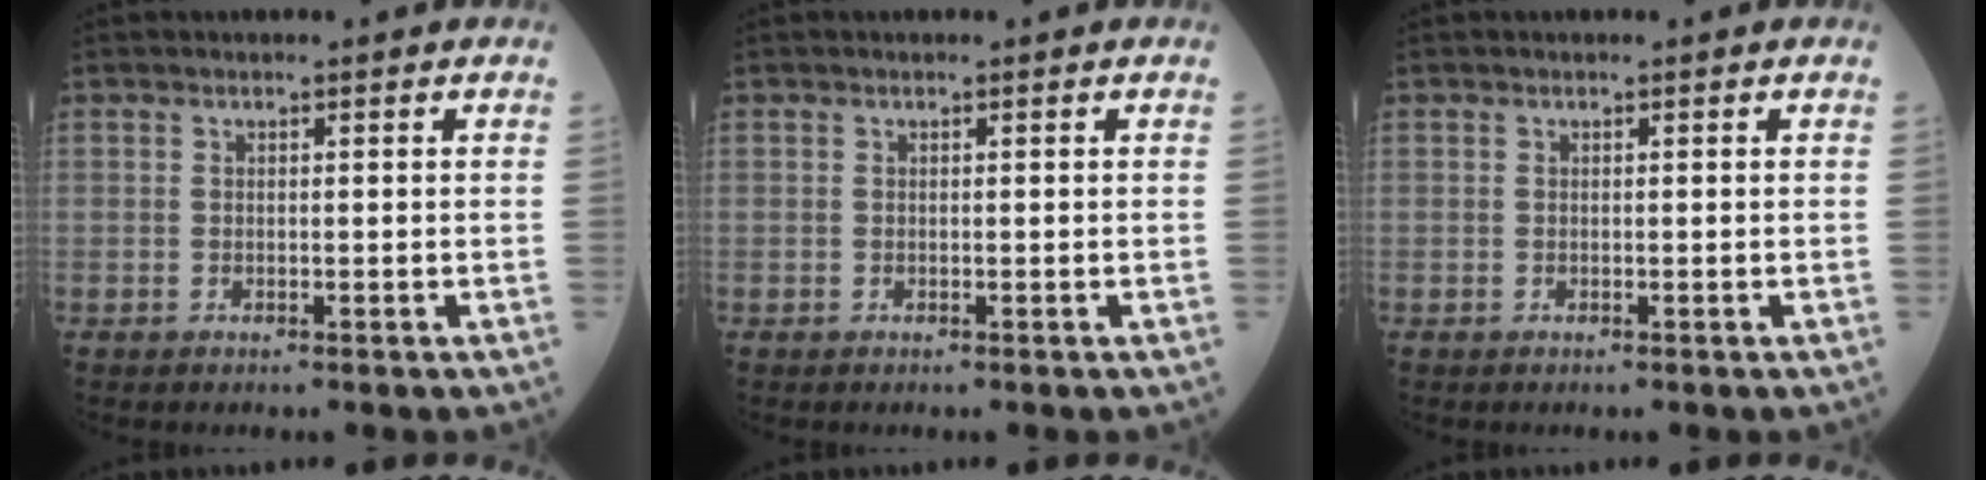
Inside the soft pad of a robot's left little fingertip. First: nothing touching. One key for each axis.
{"total": 0.0}
{"total": 0.0}